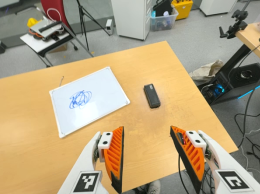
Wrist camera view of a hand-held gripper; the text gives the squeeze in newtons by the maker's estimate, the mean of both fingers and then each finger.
{"total": 0.0}